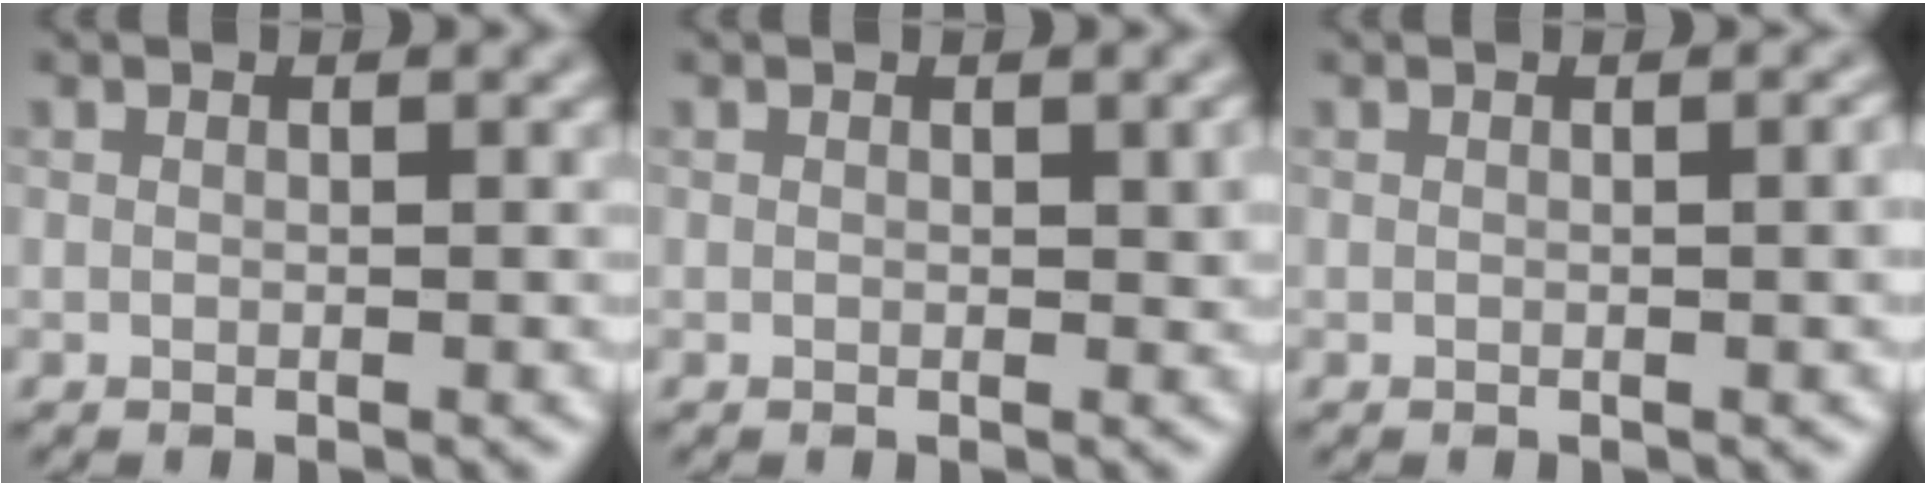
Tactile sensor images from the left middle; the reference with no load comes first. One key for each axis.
{"total": 0.8, "fx": 0.2, "fy": 0.4, "fz": 0.7, "tx": -0.006, "ty": -0.001, "tz": 0.003}
{"total": 1.9, "fx": 0.1, "fy": 0.5, "fz": 1.9, "tx": -0.018, "ty": 0.004, "tz": -0.001}